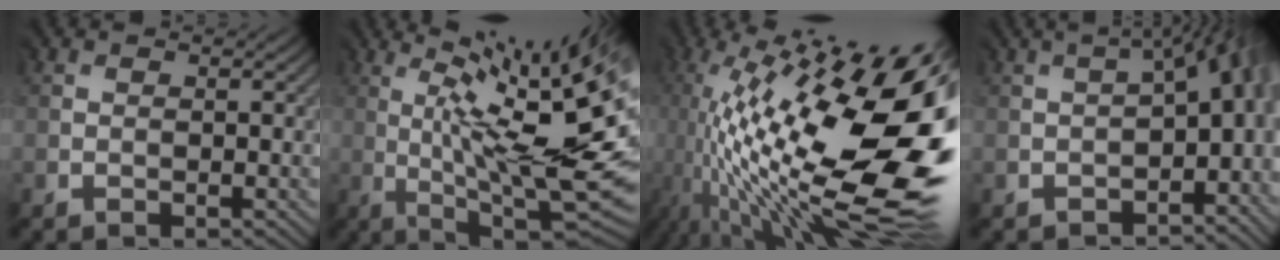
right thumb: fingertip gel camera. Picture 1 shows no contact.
{"total": 16.6, "force": [1.4, 3.4, 16.1], "torque": [-0.217, 0.010, 0.052]}
{"total": 18.5, "force": [-1.7, 6.6, 17.2], "torque": [-0.312, -0.010, -0.032]}
{"total": 8.2, "force": [-2.9, 4.2, 6.4], "torque": [-0.061, -0.017, -0.024]}